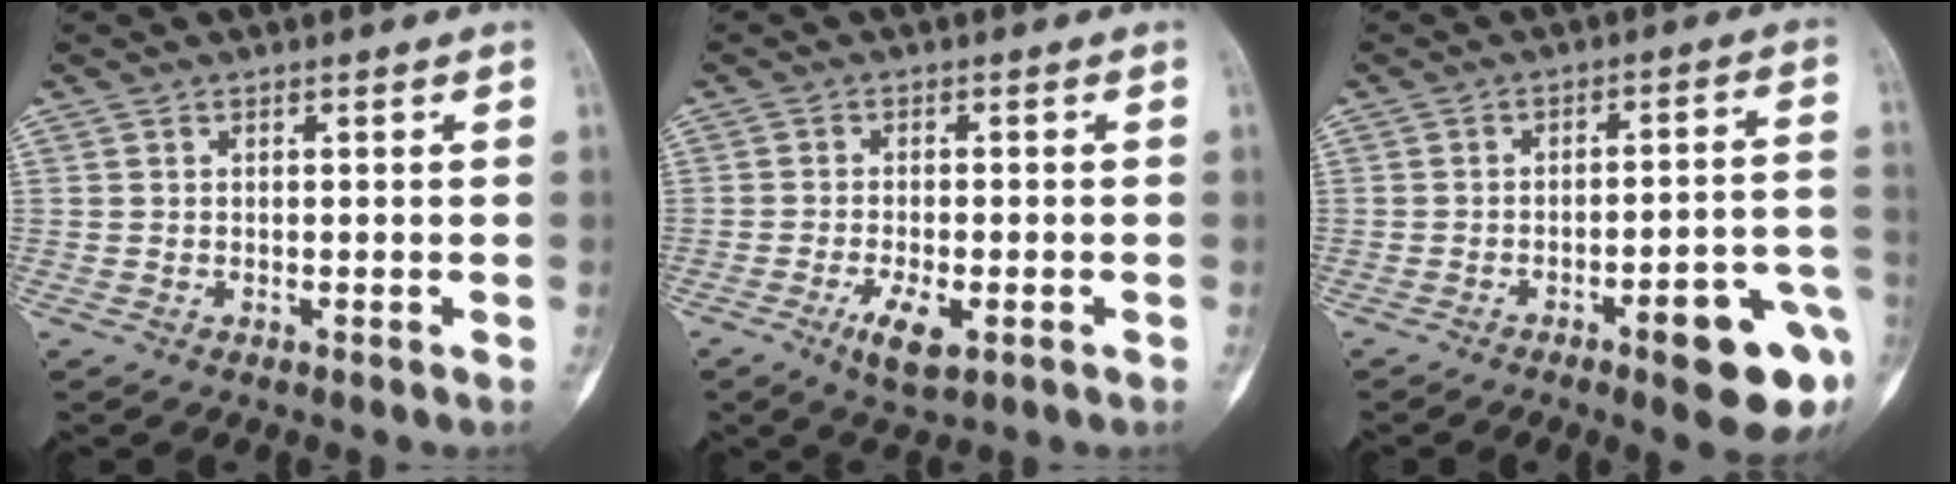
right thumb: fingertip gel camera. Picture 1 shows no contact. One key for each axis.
{"total": 5.8, "fx": -2.5, "fy": 2.1, "fz": 4.7, "tx": -0.085, "ty": -0.002, "tz": -0.038}
{"total": 13.5, "fx": -6.1, "fy": 3.3, "fz": 11.5, "tx": -0.122, "ty": 0.037, "tz": -0.071}